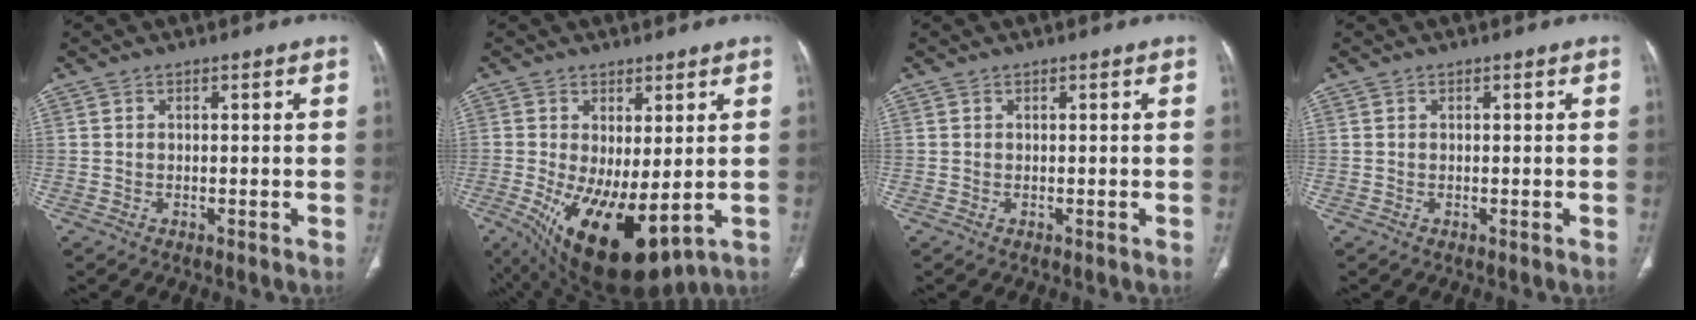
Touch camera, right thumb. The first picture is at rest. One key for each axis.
{"total": 15.2, "fx": -2.8, "fy": 6.7, "fz": 13.4, "tx": -0.232, "ty": -0.026, "tz": -0.016}
{"total": 0.0}
{"total": 0.0}